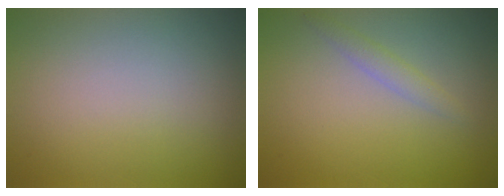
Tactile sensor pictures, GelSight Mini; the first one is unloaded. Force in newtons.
{"total": 1.3, "press": 1.3, "slide": 0.1}